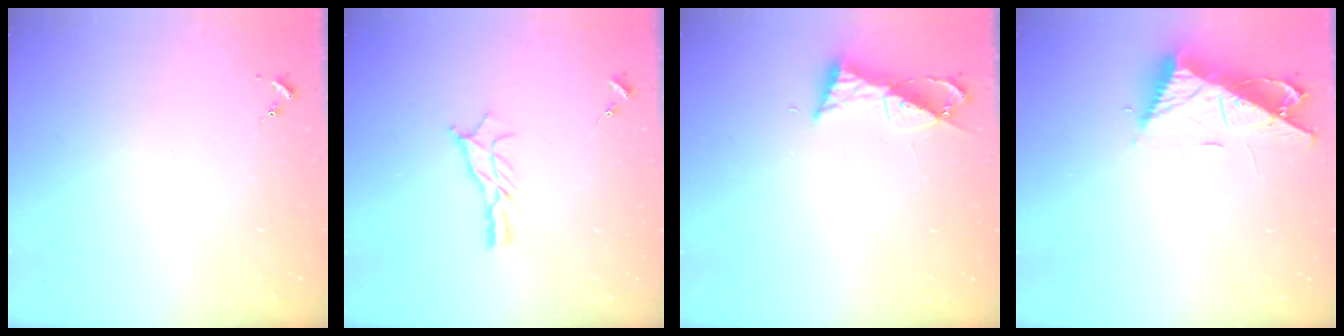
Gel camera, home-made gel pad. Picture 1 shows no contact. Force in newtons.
{"total": 9.4, "press": 9.4, "slide": 0.5}
{"total": 7.7, "press": 7.7, "slide": 0.4}
{"total": 10.8, "press": 10.8, "slide": 0.8}